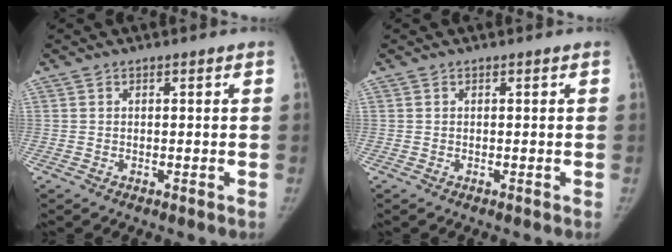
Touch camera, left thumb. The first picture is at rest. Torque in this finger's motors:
{"motor_torque": [-0.08, -0.11, 0.15, 0.06, 0.03]}